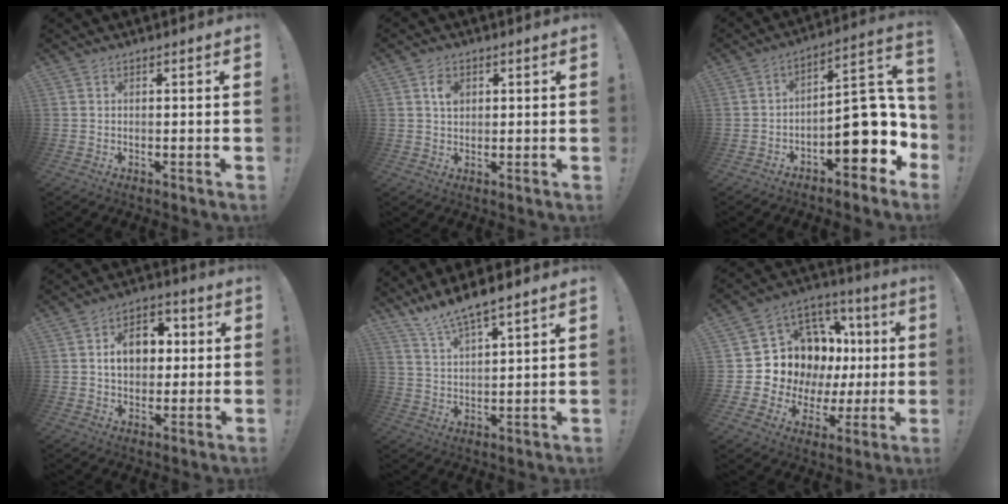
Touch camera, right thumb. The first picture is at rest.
{"total": 4.2, "force": [1.3, 3.1, 2.5], "torque": [-0.028, -0.003, 0.019]}
{"total": 16.4, "force": [-3.4, 8.2, 13.7], "torque": [-0.148, 0.015, -0.043]}
{"total": 11.1, "force": [1.6, 8.6, 6.9], "torque": [-0.101, 0.009, 0.033]}
{"total": 8.3, "force": [7.6, 0.8, 3.3], "torque": [-0.072, -0.046, 0.139]}
{"total": 13.6, "force": [4.2, 11.3, 6.1], "torque": [-0.102, -0.044, 0.109]}